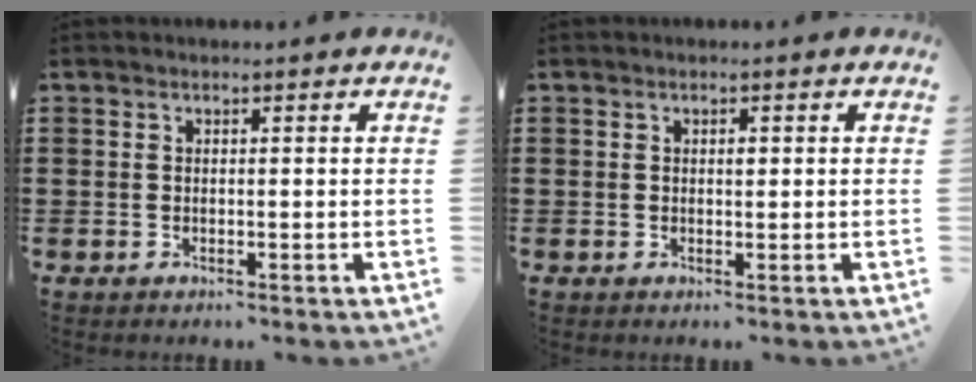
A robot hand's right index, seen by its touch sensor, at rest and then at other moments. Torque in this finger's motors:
{"motor_torque": [0.19, -0.28, 0.02, 0.03]}